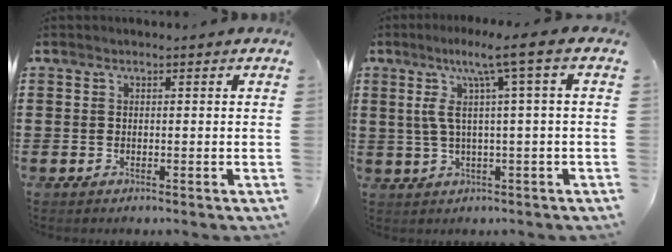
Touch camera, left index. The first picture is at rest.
{"total": 8.1, "force": [2.5, -0.2, 7.7], "torque": [-0.159, -0.001, 0.031]}